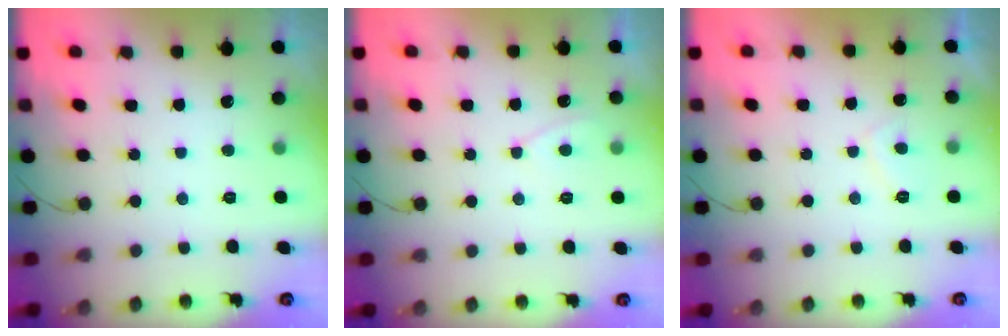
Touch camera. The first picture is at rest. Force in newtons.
{"total": 2.9, "press": 2.9, "slide": 0.4}
{"total": 2.2, "press": 2.1, "slide": 0.8}